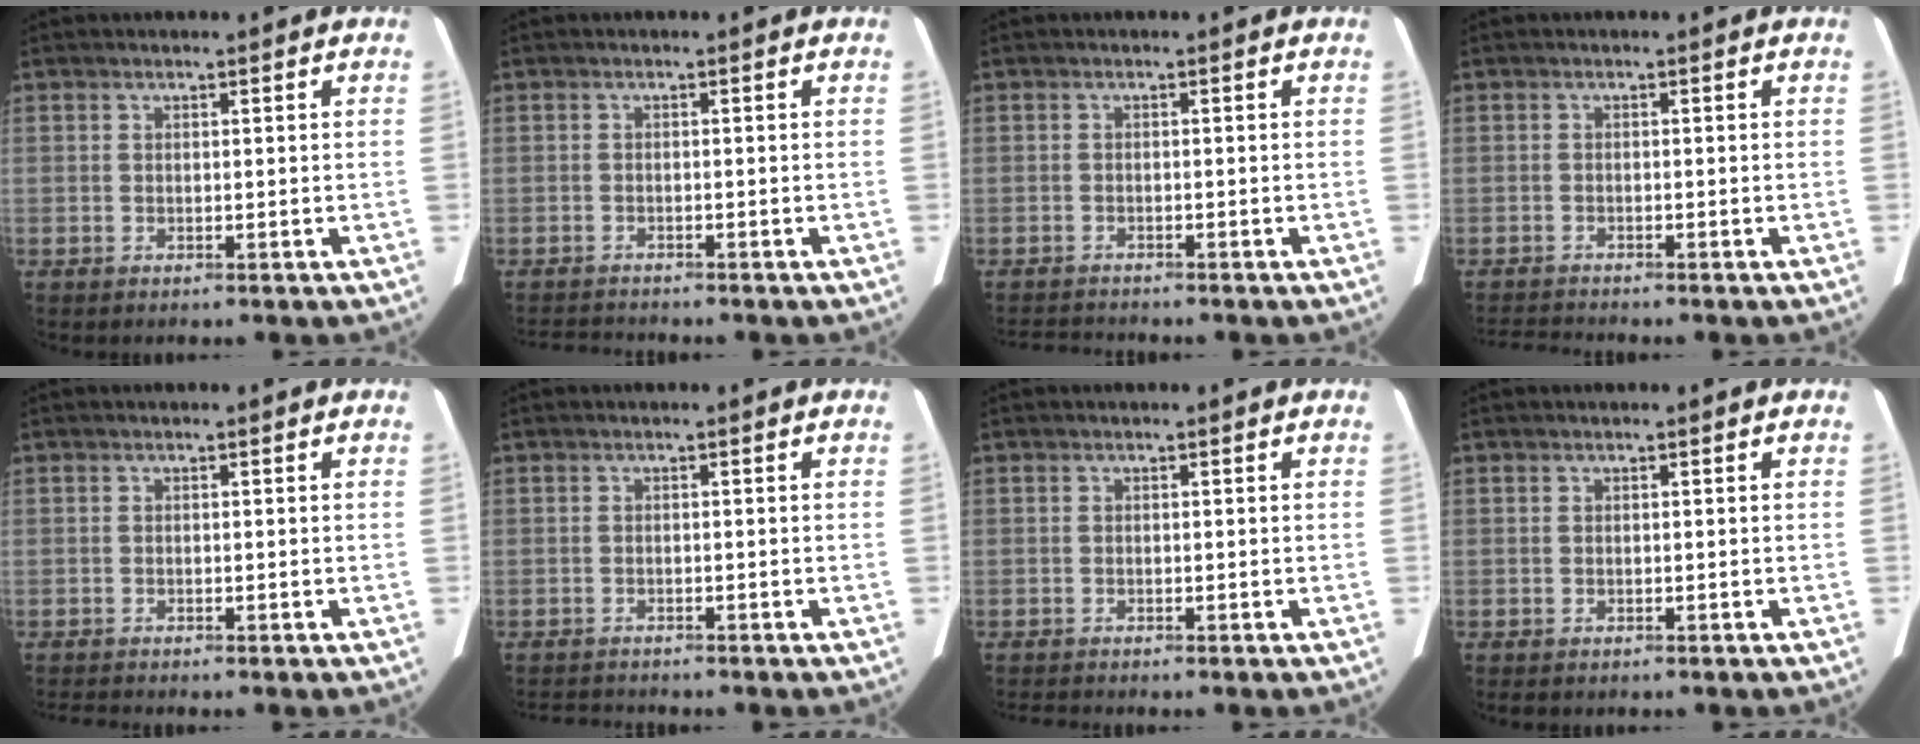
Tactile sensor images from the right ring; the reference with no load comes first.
{"total": 3.1, "force": [-3.1, -0.1, 0.4], "torque": [-0.009, -0.015, -0.050]}
{"total": 3.2, "force": [-3.2, 0.0, 0.4], "torque": [-0.010, -0.014, -0.051]}
{"total": 2.5, "force": [-2.4, -0.8, 0.0], "torque": [-0.009, -0.019, -0.044]}
{"total": 1.3, "force": [-1.2, -0.4, 0.1], "torque": [-0.010, -0.010, -0.023]}
{"total": 3.1, "force": [-3.0, 0.2, 0.5], "torque": [-0.011, -0.012, -0.046]}
{"total": 1.1, "force": [-1.1, -0.3, 0.1], "torque": [-0.009, -0.009, -0.020]}
{"total": 1.1, "force": [-0.9, 0.5, 0.5], "torque": [-0.010, -0.002, -0.009]}